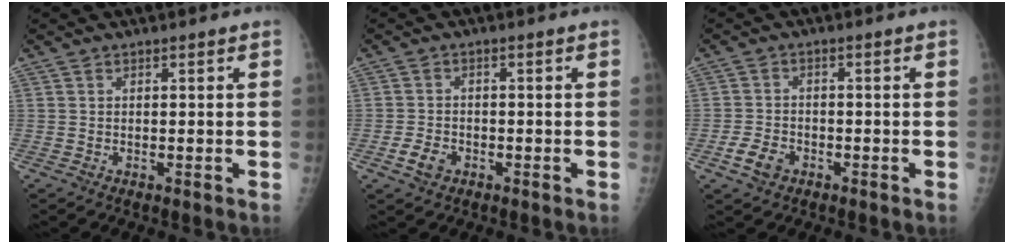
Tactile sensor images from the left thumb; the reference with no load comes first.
{"total": 3.4, "force": [-1.6, 2.4, 1.8], "torque": [-0.030, 0.008, -0.027]}
{"total": 4.4, "force": [-2.2, 3.1, 2.2], "torque": [-0.038, 0.012, -0.037]}